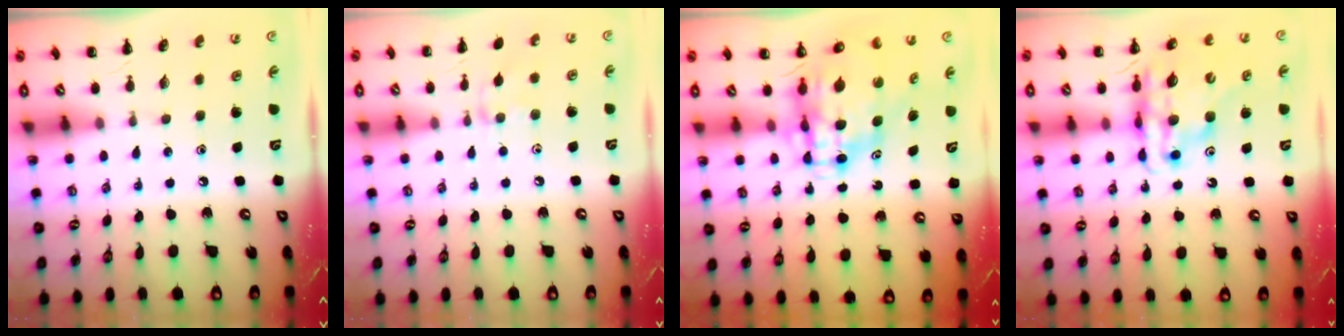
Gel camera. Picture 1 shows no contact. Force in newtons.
{"total": 4.4, "press": 4.3, "slide": 1.0}
{"total": 9.1, "press": 8.6, "slide": 2.8}
{"total": 15.3, "press": 14.8, "slide": 4.1}